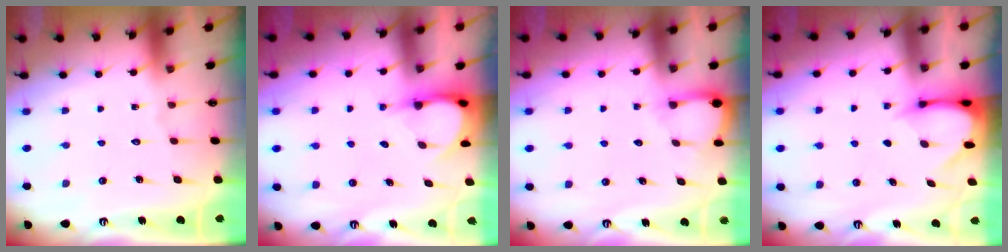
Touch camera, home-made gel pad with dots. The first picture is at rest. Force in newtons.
{"total": 3.9, "press": 3.9, "slide": 0.2}
{"total": 4.3, "press": 4.3, "slide": 0.4}
{"total": 3.5, "press": 3.5, "slide": 0.3}